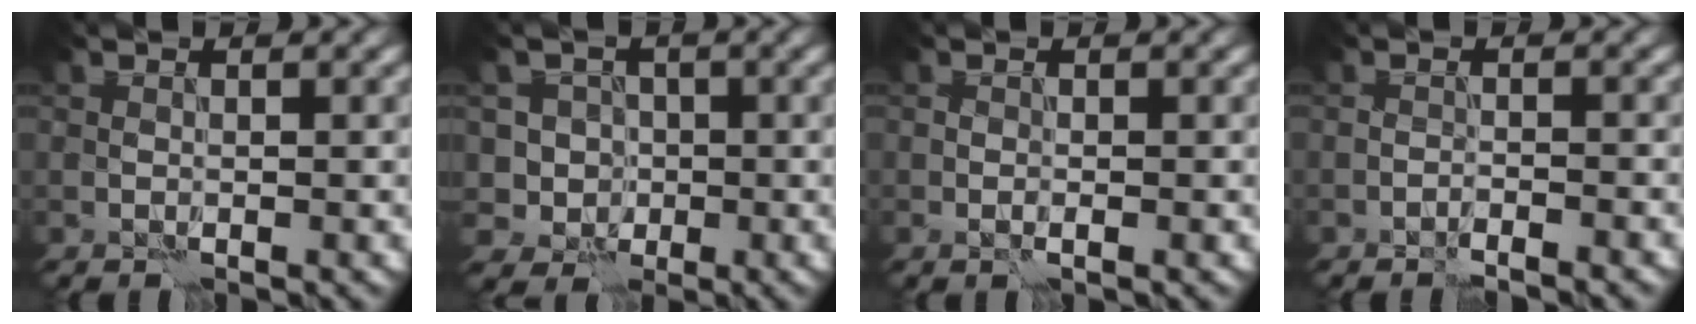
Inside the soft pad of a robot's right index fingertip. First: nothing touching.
{"total": 2.8, "force": [-0.2, 2.8, 0.2], "torque": [0.018, 0.008, -0.016]}
{"total": 0.6, "force": [-0.3, 0.1, 0.5], "torque": [-0.013, 0.000, -0.006]}
{"total": 1.5, "force": [-1.4, -0.4, 0.1], "torque": [0.003, 0.004, -0.029]}